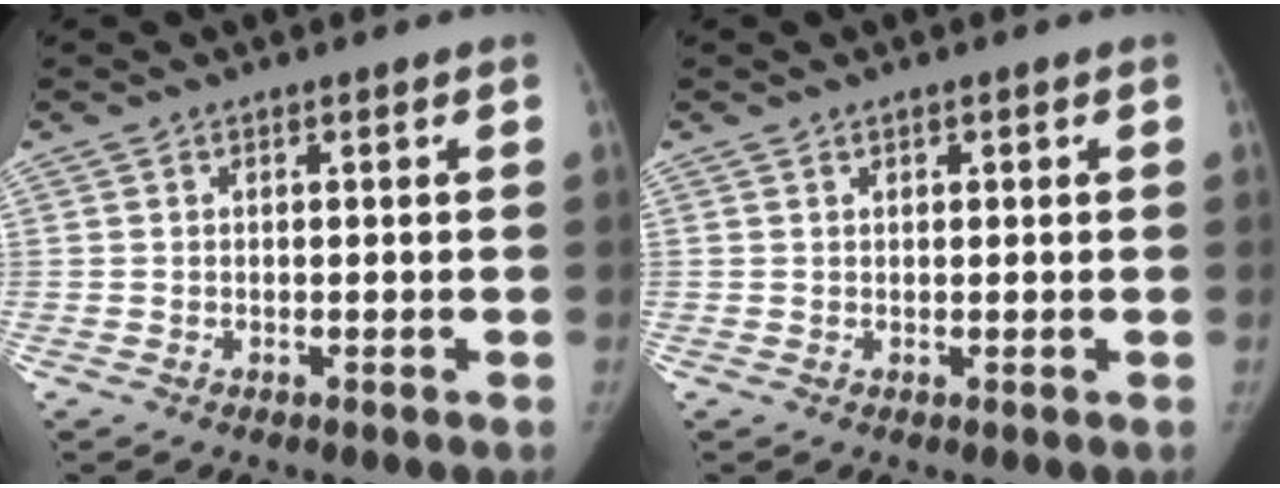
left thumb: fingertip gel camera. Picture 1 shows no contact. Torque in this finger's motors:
{"motor_torque": [-0.26, -0.15, -0.40, 0.25, 0.02]}